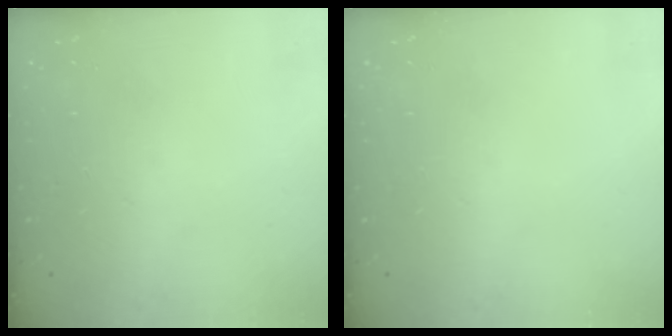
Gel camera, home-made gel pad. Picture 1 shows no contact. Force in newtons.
{"total": 0.0}